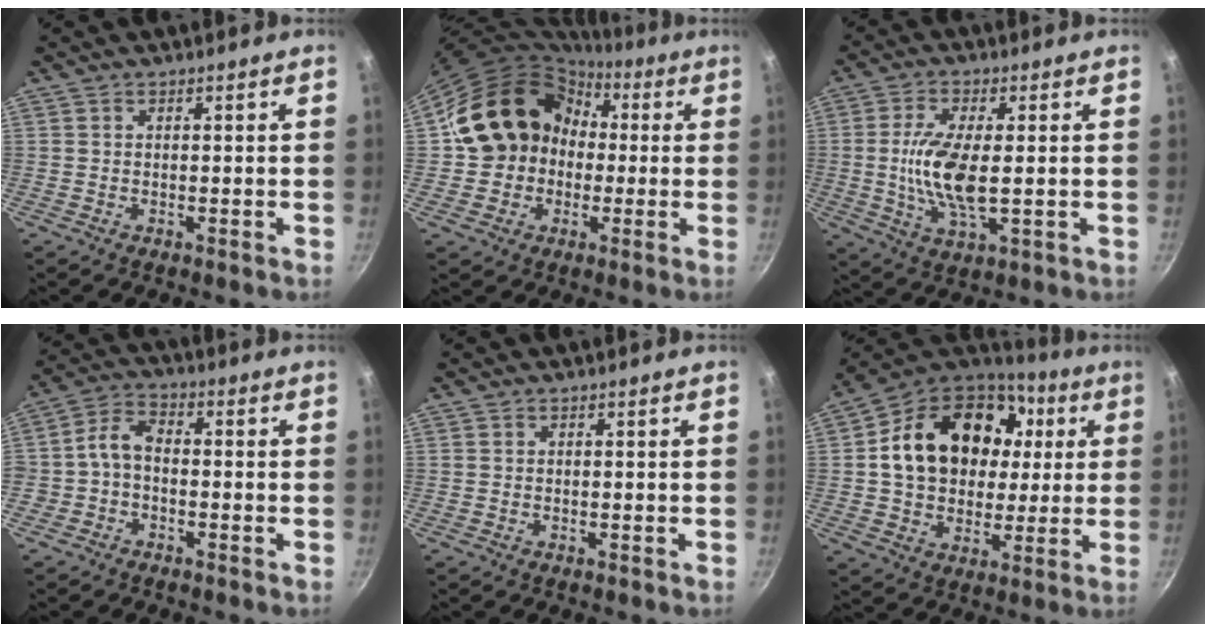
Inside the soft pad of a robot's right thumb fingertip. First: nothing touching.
{"total": 17.1, "force": [1.5, 14.9, 8.3], "torque": [-0.116, 0.052, 0.022]}
{"total": 10.8, "force": [0.1, 4.2, 10.0], "torque": [-0.203, -0.007, 0.001]}
{"total": 5.1, "force": [-1.4, 3.6, 3.3], "torque": [-0.056, 0.028, -0.035]}
{"total": 0.0}
{"total": 24.1, "force": [4.8, 18.1, 15.2], "torque": [-0.246, 0.027, 0.079]}